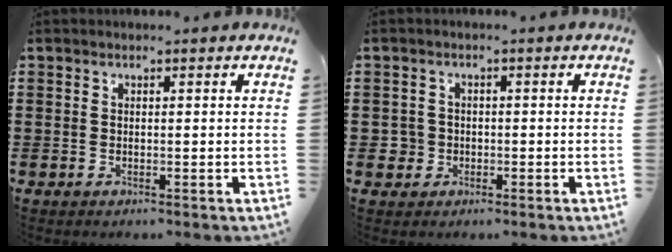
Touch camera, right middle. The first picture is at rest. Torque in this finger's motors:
{"motor_torque": [-0.05, 0.01, -0.02, -0.01]}